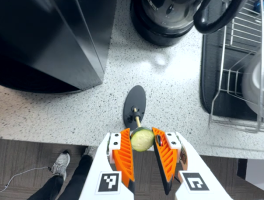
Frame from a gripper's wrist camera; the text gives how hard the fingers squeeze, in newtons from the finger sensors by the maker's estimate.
{"total": 10.1, "left": 10.2, "right": 10.1}